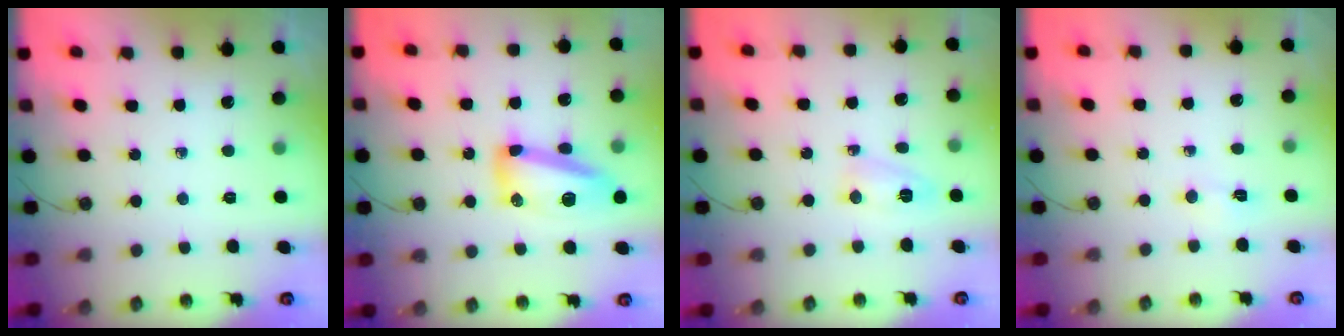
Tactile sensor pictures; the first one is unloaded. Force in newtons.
{"total": 13.3, "press": 13.3, "slide": 1.0}
{"total": 3.8, "press": 3.6, "slide": 1.0}
{"total": 2.6, "press": 2.6, "slide": 0.6}